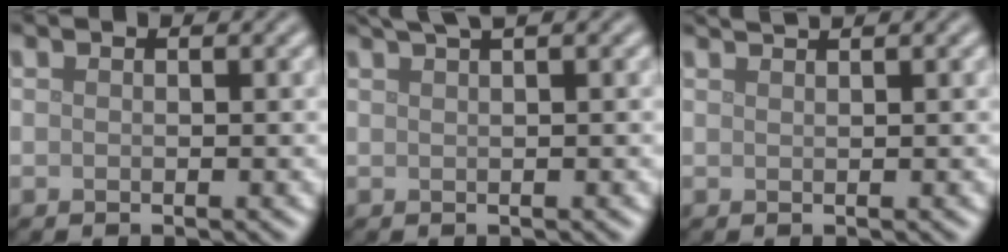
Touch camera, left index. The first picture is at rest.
{"total": 2.7, "force": [1.9, 0.6, 1.8], "torque": [-0.018, 0.006, 0.025]}
{"total": 1.6, "force": [1.3, 0.3, 0.8], "torque": [-0.006, 0.002, 0.013]}